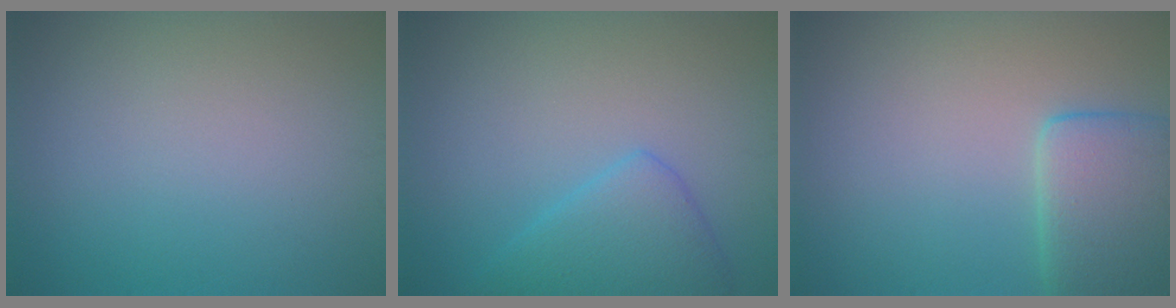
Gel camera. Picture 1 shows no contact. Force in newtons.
{"total": 3.6, "press": 3.6, "slide": 0.3}
{"total": 5.5, "press": 5.5, "slide": 0.5}